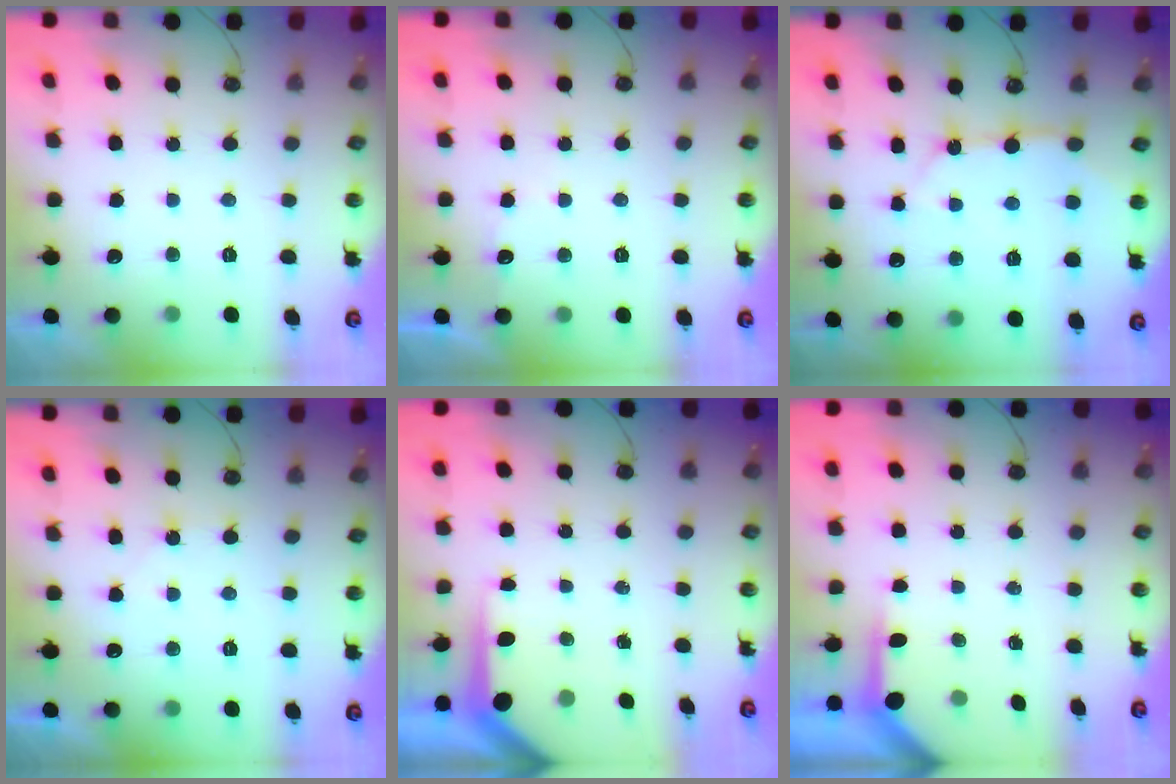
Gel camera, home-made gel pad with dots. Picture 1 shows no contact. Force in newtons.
{"total": 3.3, "press": 3.2, "slide": 0.6}
{"total": 10.1, "press": 10.0, "slide": 0.7}
{"total": 4.0, "press": 4.0, "slide": 0.5}
{"total": 6.2, "press": 6.2, "slide": 0.6}
{"total": 4.0, "press": 4.0, "slide": 0.3}